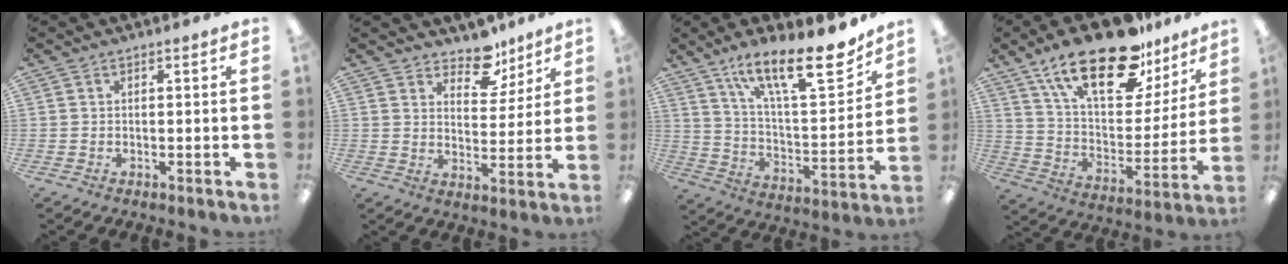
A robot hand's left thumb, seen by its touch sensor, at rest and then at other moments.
{"total": 9.7, "force": [7.5, 5.0, 3.6], "torque": [-0.041, -0.048, 0.133]}
{"total": 20.9, "force": [14.9, 5.9, 13.4], "torque": [-0.197, -0.100, 0.243]}
{"total": 24.2, "force": [16.7, 9.9, 14.6], "torque": [-0.238, -0.103, 0.287]}